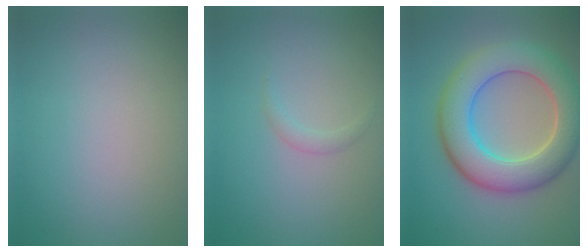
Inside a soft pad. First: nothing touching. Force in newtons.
{"total": 0.9, "press": 0.9, "slide": 0.1}
{"total": 8.7, "press": 8.7, "slide": 0.9}